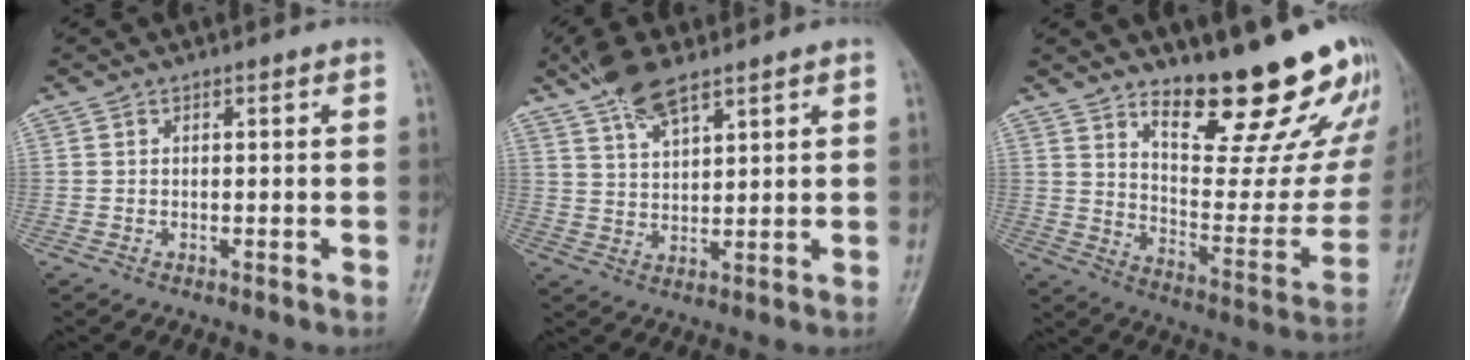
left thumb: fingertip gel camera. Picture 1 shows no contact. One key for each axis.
{"total": 7.6, "fx": 5.5, "fy": 2.6, "fz": 4.5, "tx": -0.076, "ty": -0.019, "tz": 0.105}
{"total": 23.0, "fx": 16.8, "fy": 7.4, "fz": 13.8, "tx": -0.147, "ty": -0.119, "tz": 0.242}